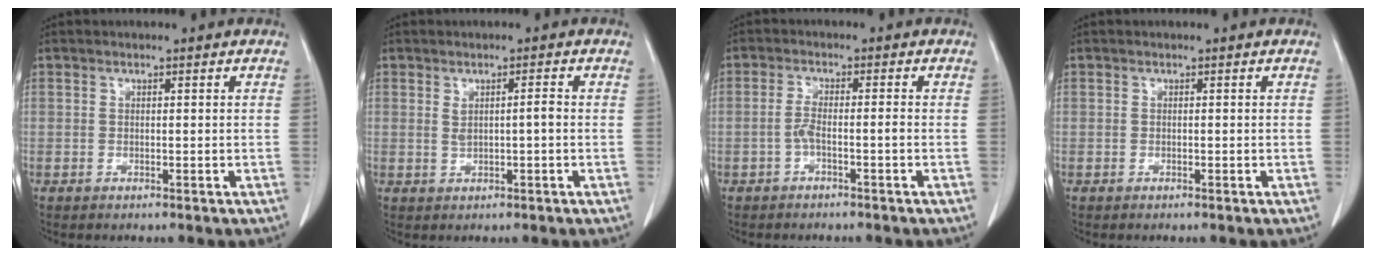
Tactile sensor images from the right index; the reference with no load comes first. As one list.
[{"total": 2.3, "force": [0.2, 0.4, 2.2], "torque": [-0.043, 0.005, 0.011]}, {"total": 2.6, "force": [-1.2, 0.1, 2.3], "torque": [-0.043, 0.007, -0.023]}, {"total": 0.0}]